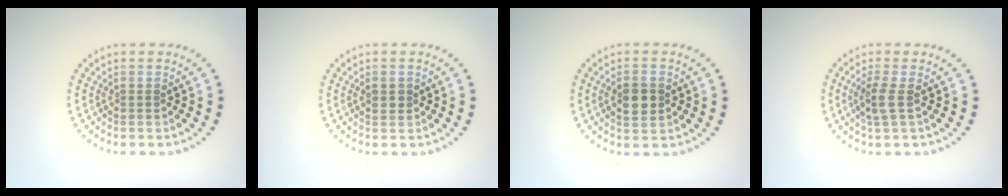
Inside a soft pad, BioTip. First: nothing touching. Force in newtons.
{"total": 1.3, "press": 1.3, "slide": 0.2}
{"total": 2.7, "press": 2.7, "slide": 0.1}
{"total": 2.0, "press": 1.7, "slide": 1.1}